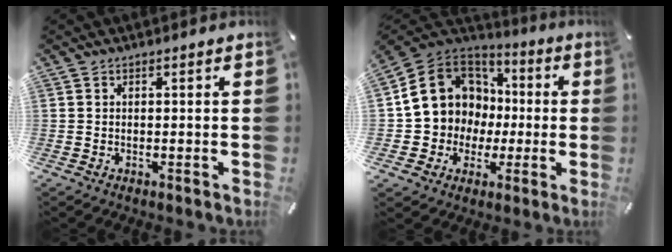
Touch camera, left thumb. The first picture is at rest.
{"total": 15.4, "force": [1.4, 14.6, 4.8], "torque": [-0.107, -0.008, 0.046]}